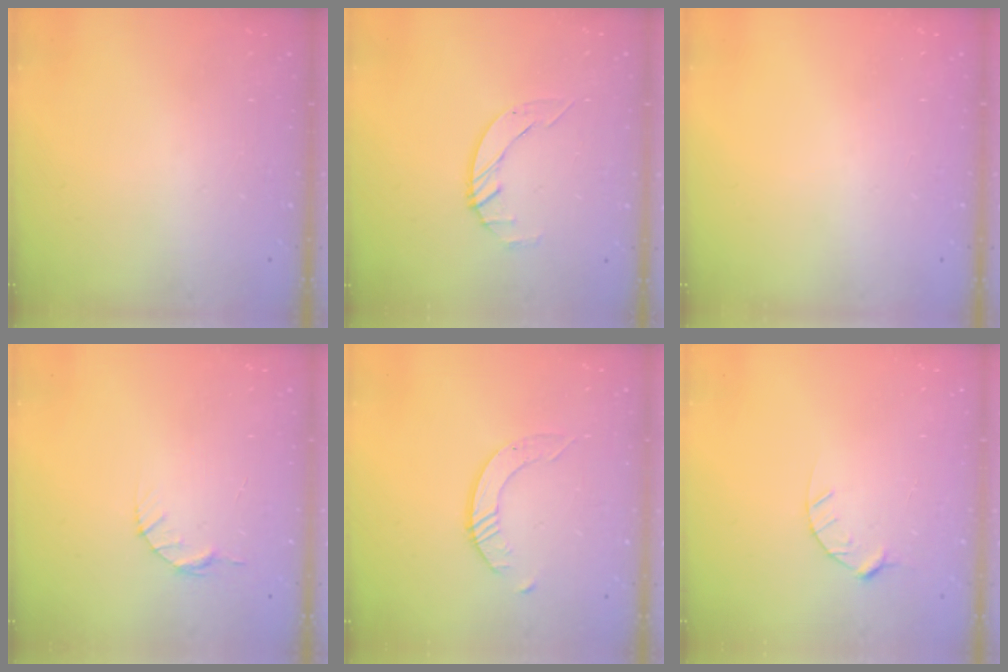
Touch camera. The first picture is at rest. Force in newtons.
{"total": 2.7, "press": 2.6, "slide": 0.4}
{"total": 0.0}
{"total": 4.3, "press": 4.3, "slide": 0.5}
{"total": 2.9, "press": 2.9, "slide": 0.2}
{"total": 3.8, "press": 3.8, "slide": 0.4}